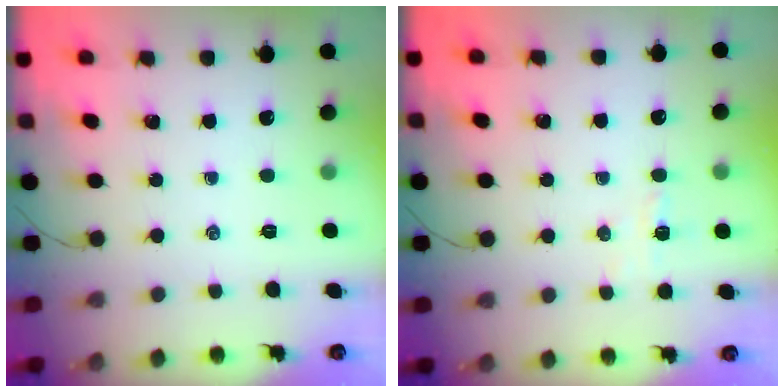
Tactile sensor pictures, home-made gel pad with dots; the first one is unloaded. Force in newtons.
{"total": 3.0, "press": 2.8, "slide": 0.9}